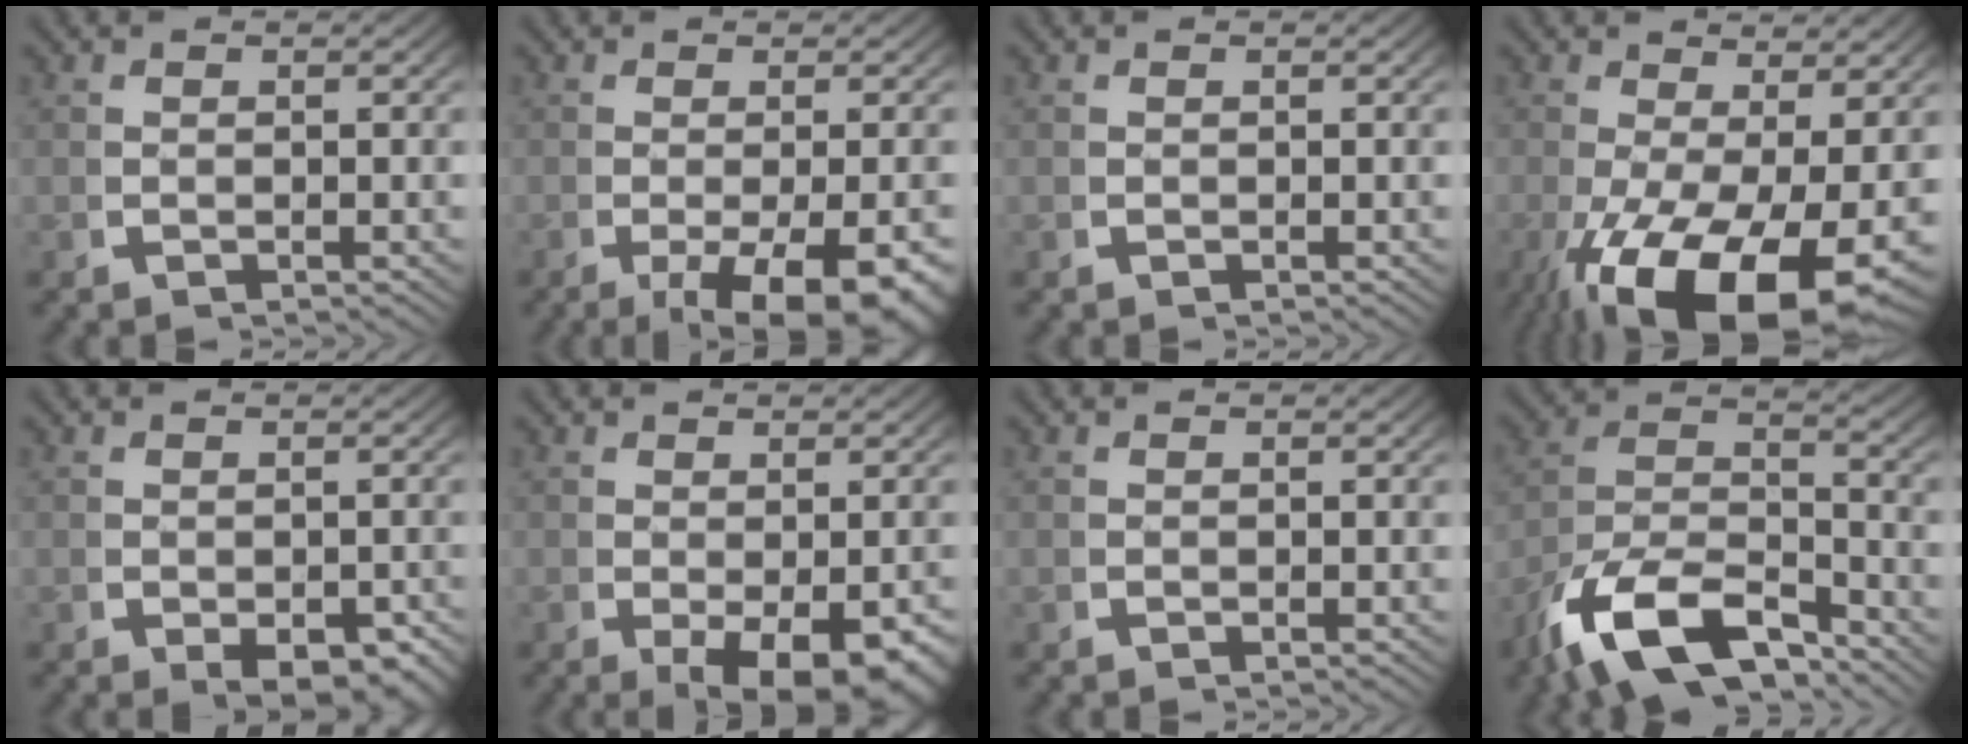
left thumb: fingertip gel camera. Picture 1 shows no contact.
{"total": 7.1, "force": [-3.1, 3.0, 5.7], "torque": [-0.090, -0.034, -0.030]}
{"total": 0.0}
{"total": 12.4, "force": [-3.9, 6.4, 9.8], "torque": [-0.184, -0.068, -0.026]}
{"total": 2.8, "force": [-0.9, 1.7, 2.1], "torque": [-0.034, -0.021, -0.004]}
{"total": 5.5, "force": [-1.6, 2.7, 4.5], "torque": [-0.080, -0.036, -0.004]}
{"total": 0.0}
{"total": 10.6, "force": [-4.3, 6.6, 7.0], "torque": [-0.157, -0.040, -0.067]}